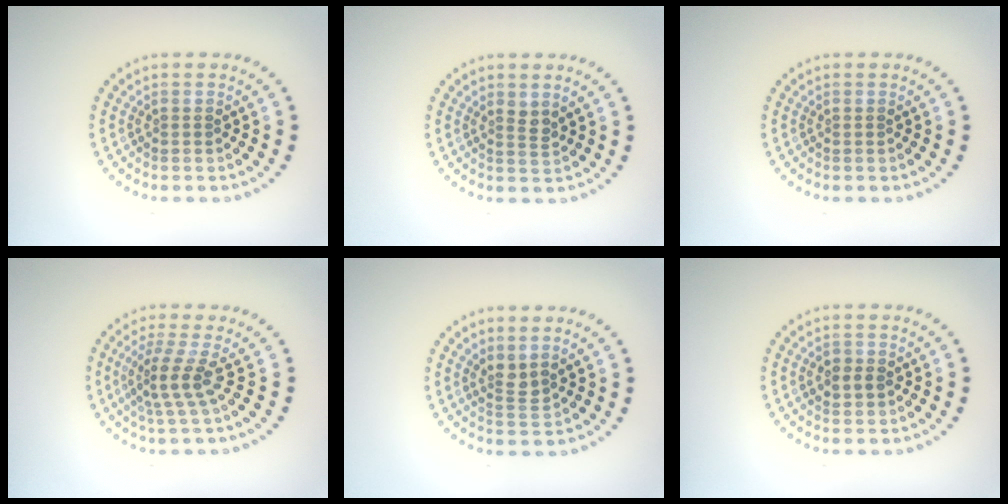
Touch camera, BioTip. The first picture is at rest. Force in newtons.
{"total": 1.2, "press": 1.0, "slide": 0.7}
{"total": 0.0}
{"total": 3.0, "press": 2.0, "slide": 2.3}
{"total": 1.7, "press": 1.3, "slide": 1.1}
{"total": 1.6, "press": 1.6, "slide": 0.3}